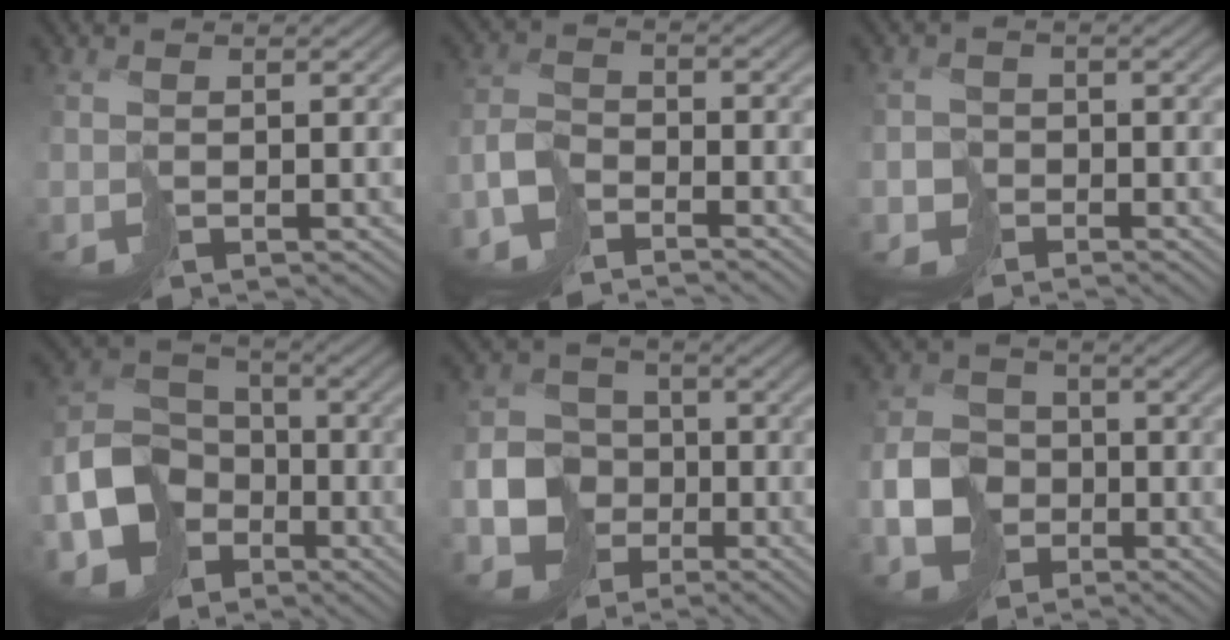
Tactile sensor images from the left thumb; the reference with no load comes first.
{"total": 4.5, "force": [-4.0, 1.7, 1.0], "torque": [-0.015, -0.001, -0.094]}
{"total": 2.5, "force": [-1.7, 1.9, -0.1], "torque": [0.007, -0.005, -0.042]}
{"total": 11.9, "force": [-5.4, 9.2, 5.2], "torque": [-0.117, -0.036, -0.107]}
{"total": 7.3, "force": [-2.9, 6.2, 2.4], "torque": [-0.048, -0.013, -0.067]}
{"total": 7.1, "force": [-2.7, 5.9, 2.9], "torque": [-0.056, -0.013, -0.062]}